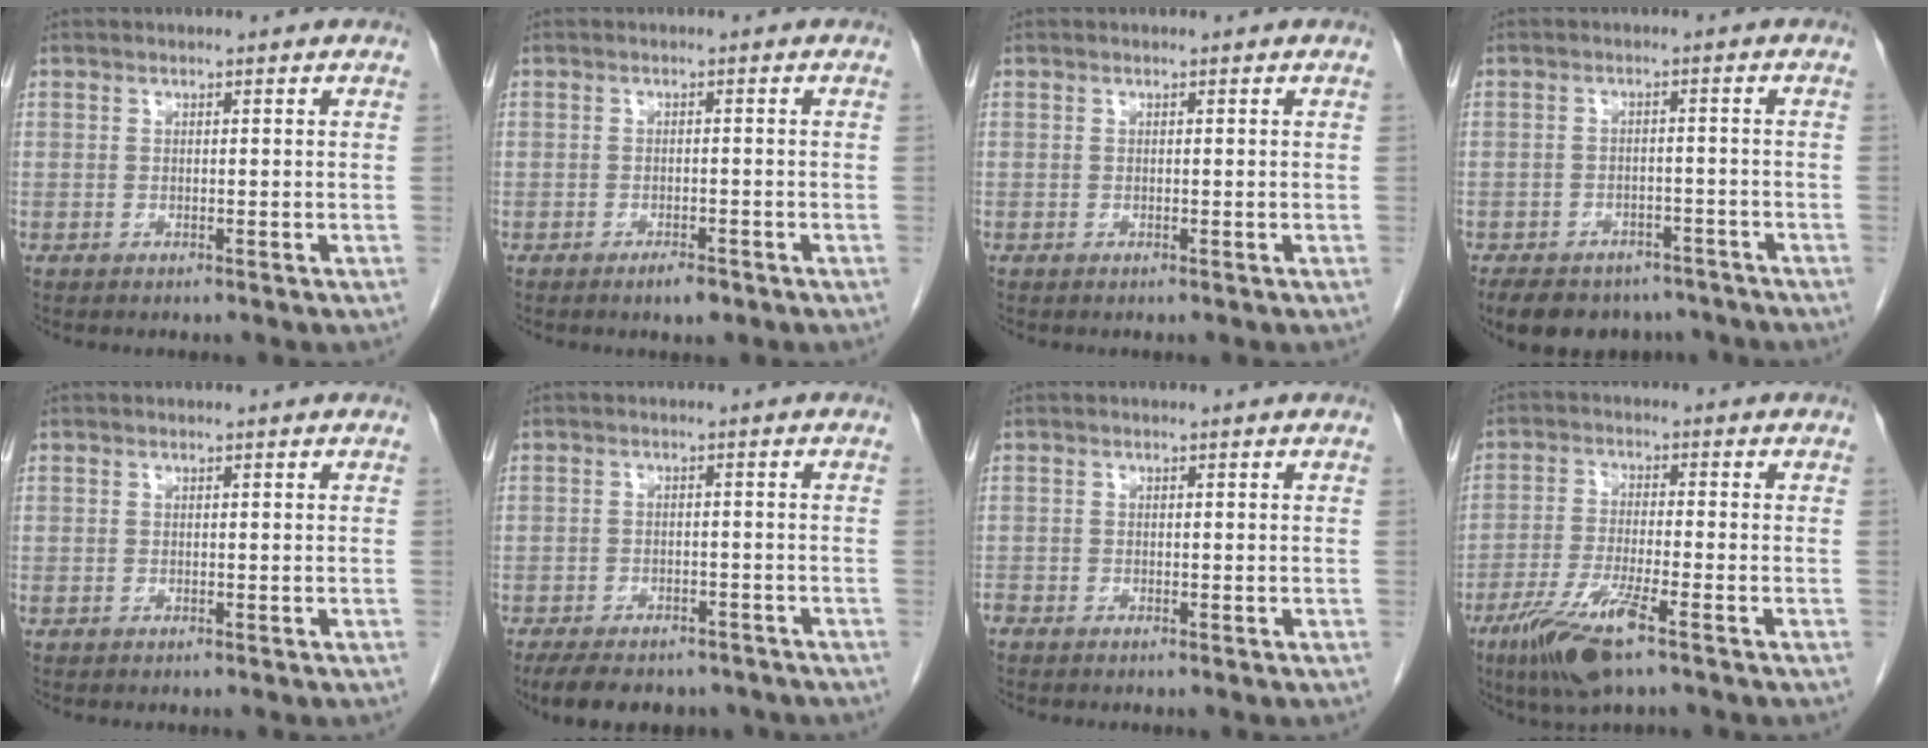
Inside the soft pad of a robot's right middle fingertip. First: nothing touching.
{"total": 2.1, "force": [-1.5, 0.7, 1.4], "torque": [-0.025, -0.002, -0.020]}
{"total": 0.0}
{"total": 13.0, "force": [-10.2, 6.8, 4.3], "torque": [-0.084, -0.003, -0.127]}
{"total": 0.0}
{"total": 12.1, "force": [-9.7, 5.3, 5.0], "torque": [-0.092, -0.002, -0.126]}
{"total": 1.0, "force": [-0.9, 0.4, 0.3], "torque": [-0.009, -0.001, -0.018]}
{"total": 9.0, "force": [-5.4, 0.8, 7.2], "torque": [-0.147, -0.022, -0.099]}